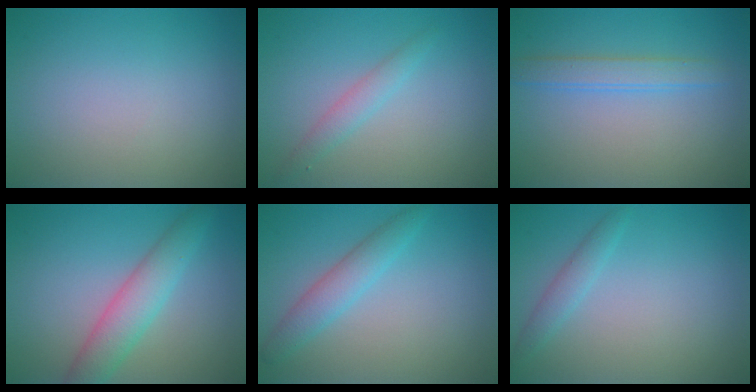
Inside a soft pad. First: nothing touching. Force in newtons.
{"total": 1.7, "press": 1.7, "slide": 0.0}
{"total": 2.2, "press": 2.2, "slide": 0.1}
{"total": 4.1, "press": 4.1, "slide": 0.2}
{"total": 2.7, "press": 2.7, "slide": 0.1}
{"total": 1.5, "press": 1.5, "slide": 0.1}